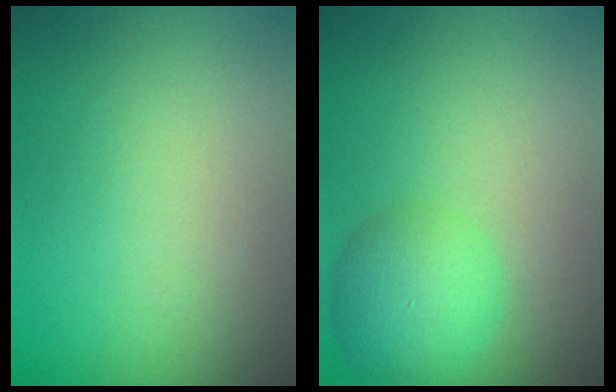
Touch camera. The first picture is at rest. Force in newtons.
{"total": 3.8, "press": 3.8, "slide": 0.1}